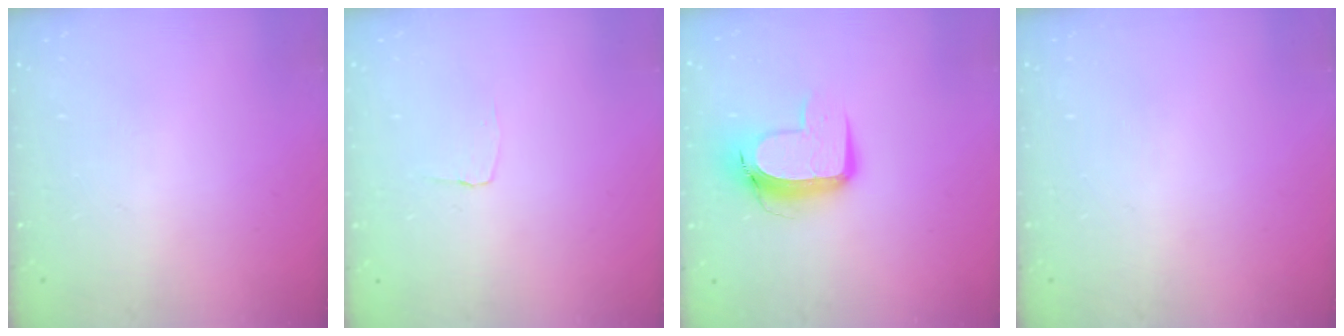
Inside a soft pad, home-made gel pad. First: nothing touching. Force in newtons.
{"total": 2.9, "press": 2.8, "slide": 0.3}
{"total": 11.3, "press": 11.2, "slide": 1.3}
{"total": 0.0}